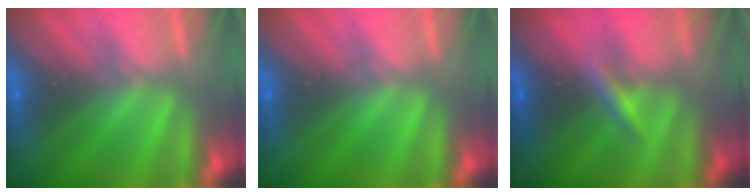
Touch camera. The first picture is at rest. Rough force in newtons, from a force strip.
{"total": 0.0}
{"total": 2.6}